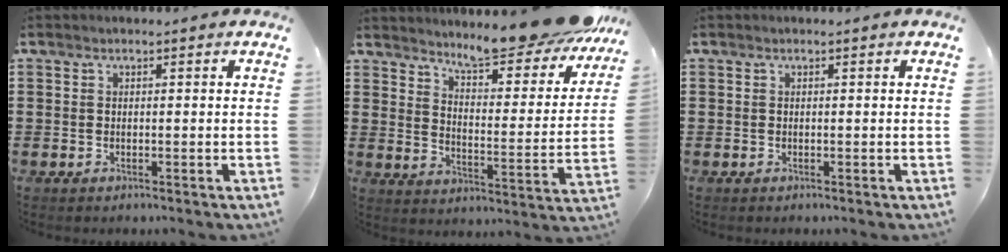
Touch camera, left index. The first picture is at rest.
{"total": 10.1, "force": [9.5, 0.1, 3.6], "torque": [-0.075, -0.074, 0.156]}
{"total": 0.0}